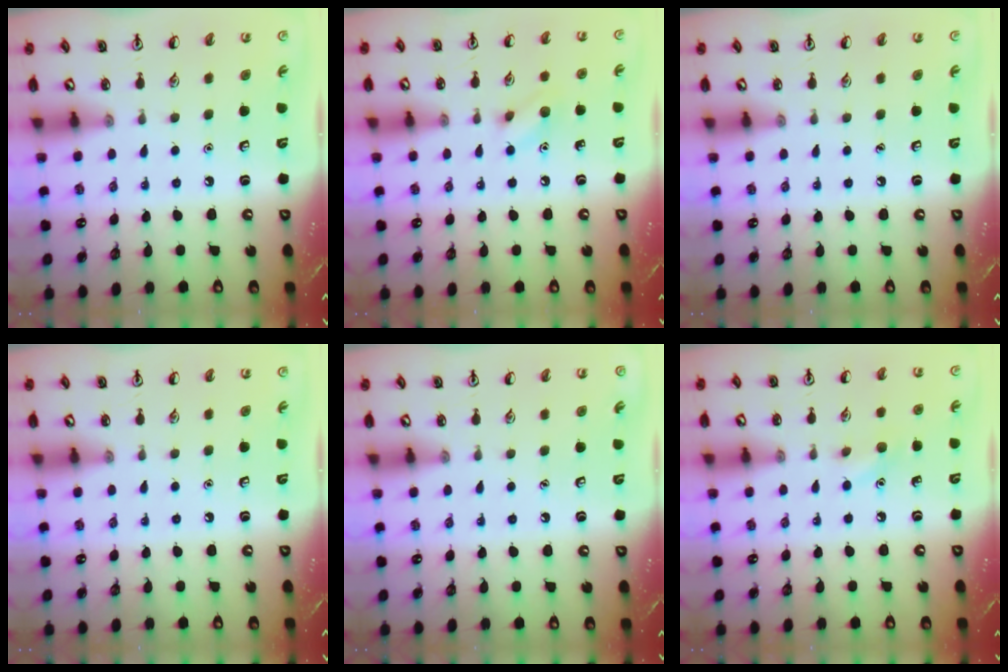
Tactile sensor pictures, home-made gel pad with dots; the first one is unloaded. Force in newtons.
{"total": 6.6, "press": 6.6, "slide": 0.9}
{"total": 0.0}
{"total": 0.0}
{"total": 0.0}
{"total": 6.5, "press": 6.2, "slide": 1.9}